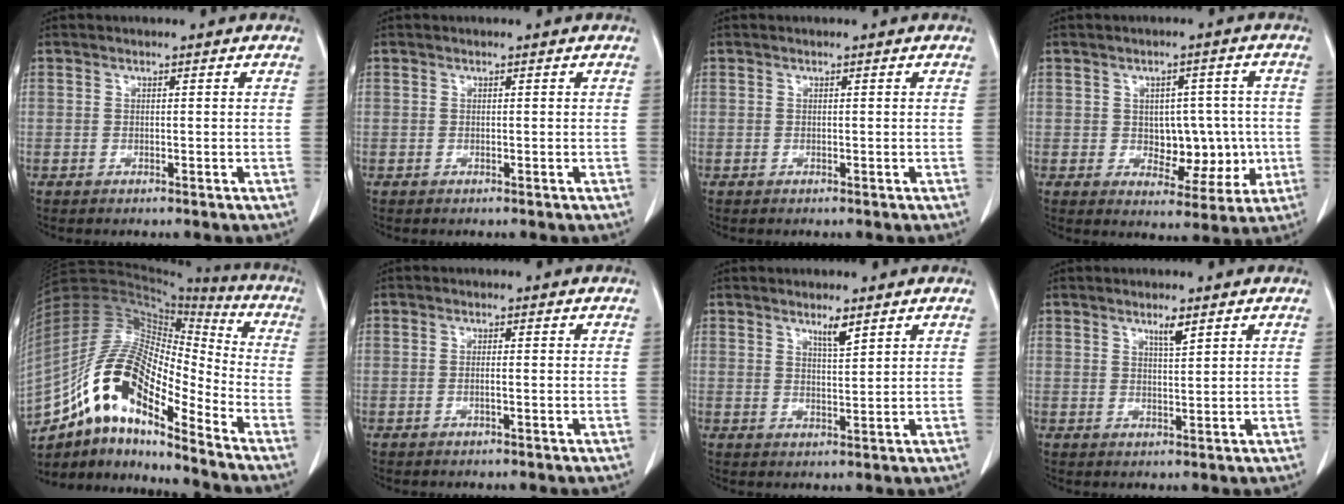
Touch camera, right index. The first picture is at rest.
{"total": 0.0}
{"total": 0.0}
{"total": 7.8, "force": [-0.6, 5.0, 5.9], "torque": [-0.062, 0.015, 0.005]}
{"total": 17.6, "force": [-11.0, 4.8, 12.9], "torque": [-0.253, 0.030, -0.192]}
{"total": 0.8, "force": [-0.3, 0.0, 0.8], "torque": [-0.015, 0.000, -0.005]}
{"total": 2.8, "force": [2.0, 0.2, 1.9], "torque": [-0.035, -0.005, 0.036]}
{"total": 2.4, "force": [1.6, 0.2, 1.7], "torque": [-0.032, -0.003, 0.029]}